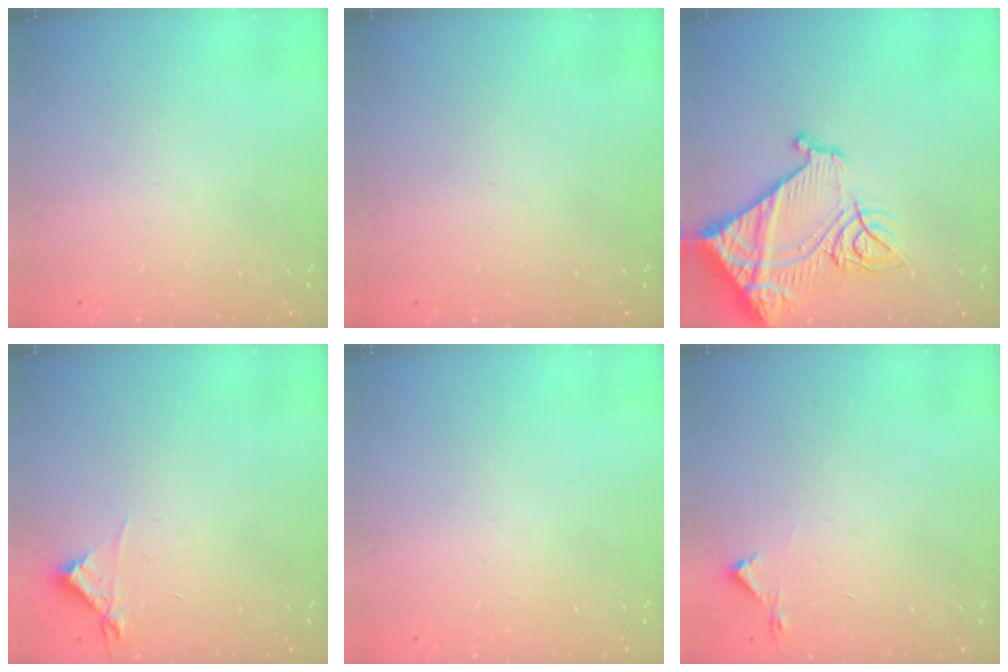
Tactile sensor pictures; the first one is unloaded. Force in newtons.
{"total": 0.0}
{"total": 18.3, "press": 18.1, "slide": 2.2}
{"total": 5.0, "press": 4.9, "slide": 0.7}
{"total": 0.0}
{"total": 2.7, "press": 2.6, "slide": 0.4}